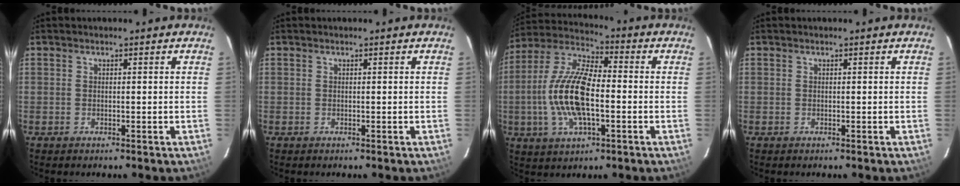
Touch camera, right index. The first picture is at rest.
{"total": 0.0}
{"total": 15.7, "force": [-2.5, 6.4, 14.1], "torque": [-0.293, 0.003, -0.052]}
{"total": 0.0}